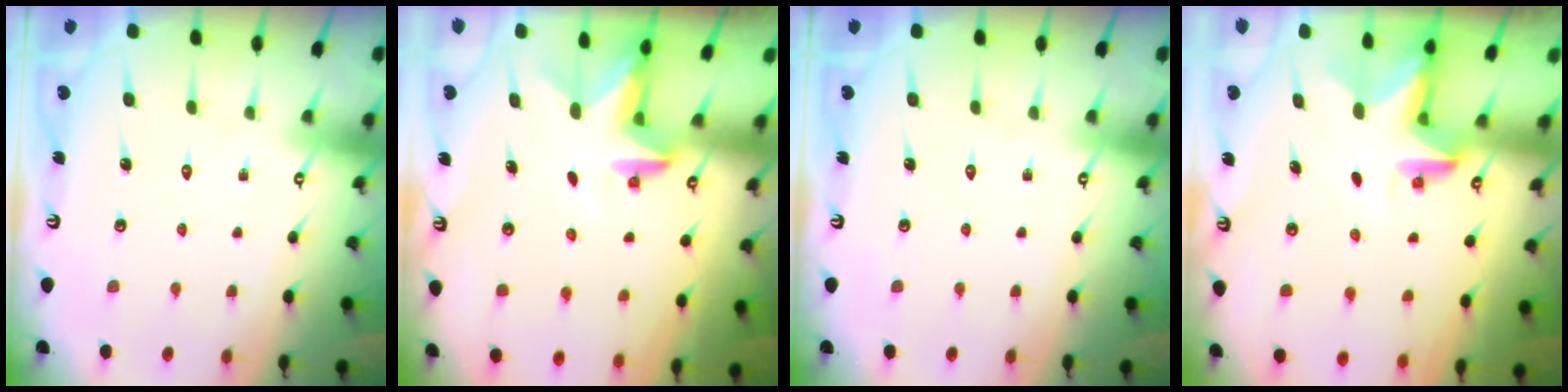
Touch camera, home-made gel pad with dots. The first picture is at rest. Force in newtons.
{"total": 2.6, "press": 2.5, "slide": 0.4}
{"total": 0.0}
{"total": 2.8, "press": 2.8, "slide": 0.3}